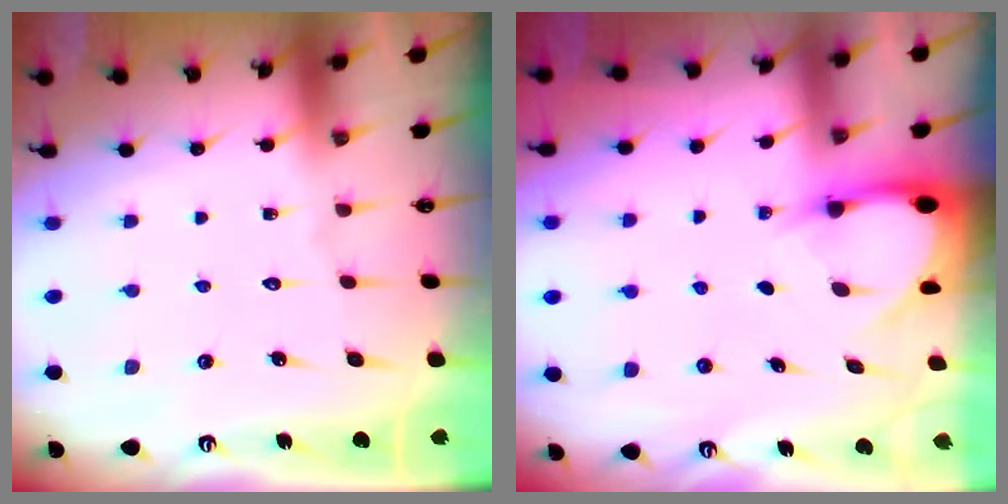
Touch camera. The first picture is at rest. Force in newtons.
{"total": 3.1, "press": 3.1, "slide": 0.2}